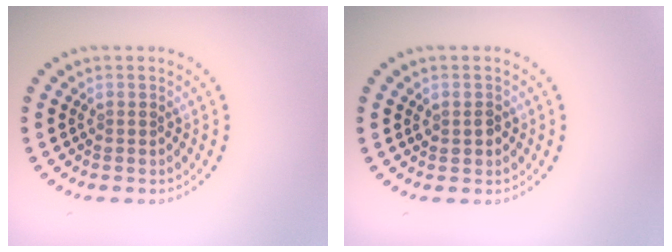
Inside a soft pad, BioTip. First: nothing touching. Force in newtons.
{"total": 1.3, "press": 1.3, "slide": 0.2}